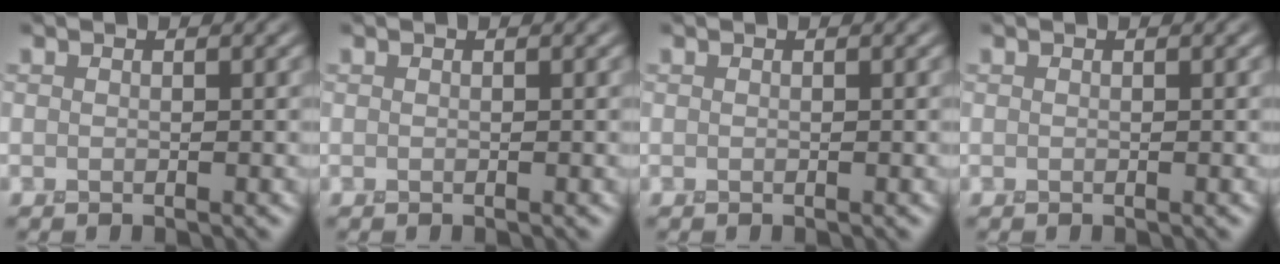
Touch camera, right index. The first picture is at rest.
{"total": 0.0}
{"total": 0.0}
{"total": 0.0}